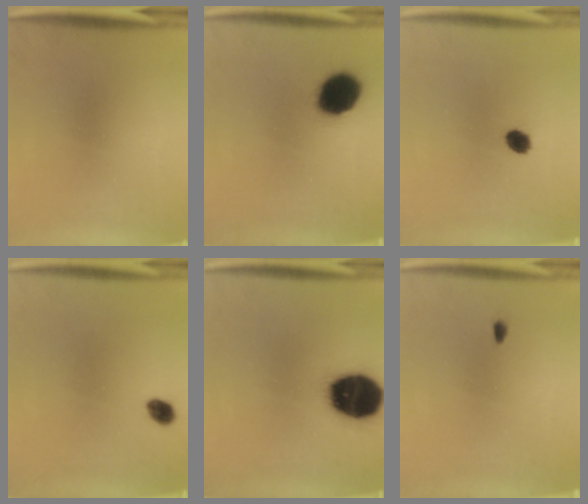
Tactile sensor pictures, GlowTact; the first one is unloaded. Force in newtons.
{"total": 11.8}
{"total": 2.9}
{"total": 2.2}
{"total": 19.8}
{"total": 0.6}